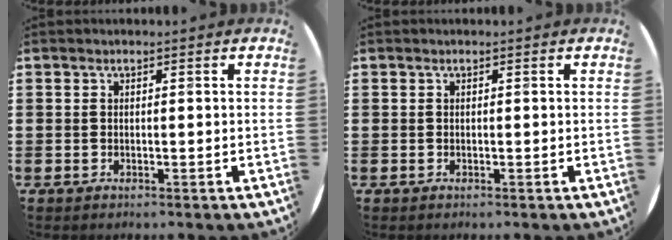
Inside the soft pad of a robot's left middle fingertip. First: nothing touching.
{"total": 0.0}